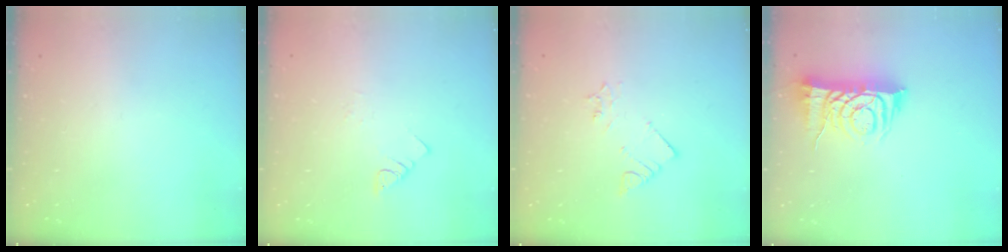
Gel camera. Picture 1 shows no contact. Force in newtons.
{"total": 2.6, "press": 2.6, "slide": 0.3}
{"total": 2.6, "press": 2.6, "slide": 0.2}
{"total": 8.5, "press": 8.5, "slide": 0.9}